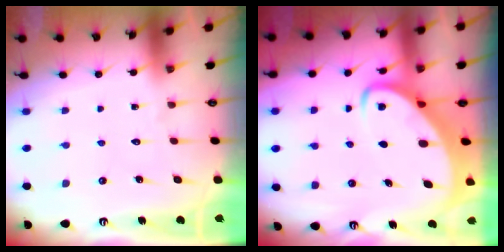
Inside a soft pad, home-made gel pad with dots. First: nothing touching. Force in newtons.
{"total": 3.9, "press": 3.9, "slide": 0.5}